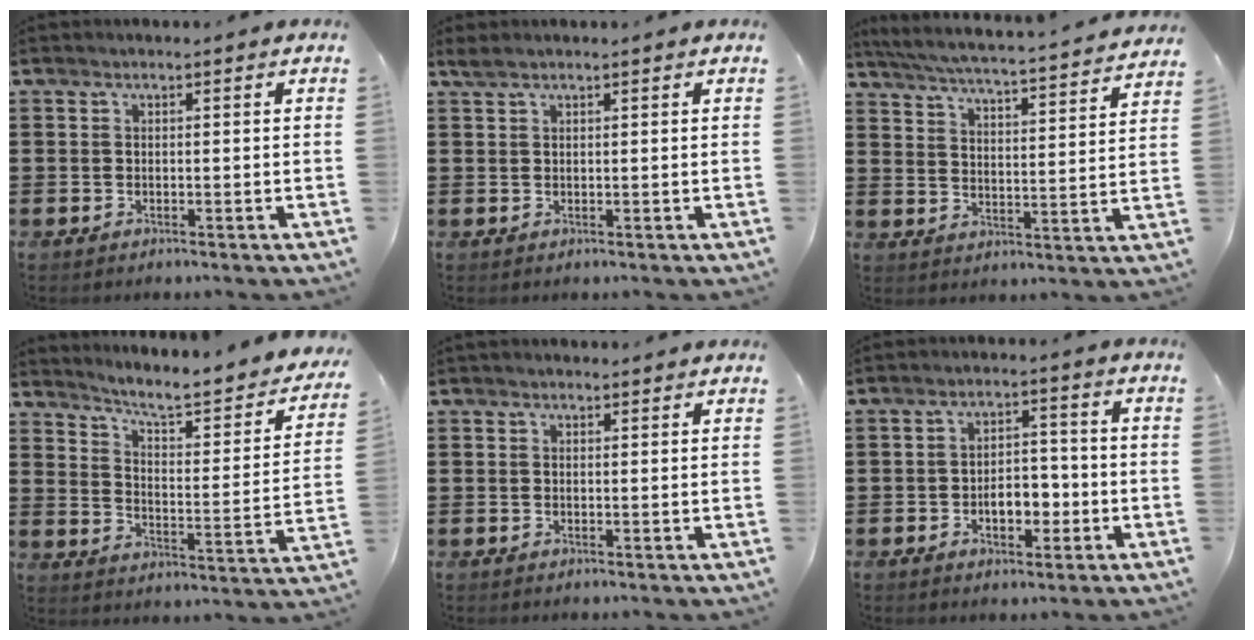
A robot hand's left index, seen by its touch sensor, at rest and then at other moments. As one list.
[{"total": 1.3, "force": [0.9, 0.1, 0.9], "torque": [-0.018, 0.000, 0.018]}, {"total": 4.7, "force": [4.3, -0.6, 1.6], "torque": [-0.053, -0.039, 0.066]}, {"total": 4.9, "force": [4.2, 0.3, 2.6], "torque": [-0.066, -0.040, 0.058]}, {"total": 0.9, "force": [0.8, 0.3, 0.1], "torque": [-0.005, 0.003, 0.015]}, {"total": 5.3, "force": [-1.5, 3.0, 4.1], "torque": [-0.066, 0.006, -0.030]}]